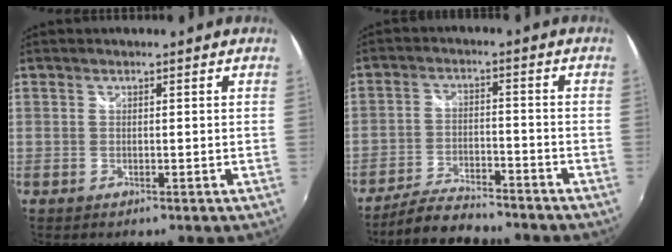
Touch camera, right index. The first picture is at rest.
{"total": 10.3, "force": [-9.3, 2.2, 3.9], "torque": [-0.104, -0.009, -0.153]}